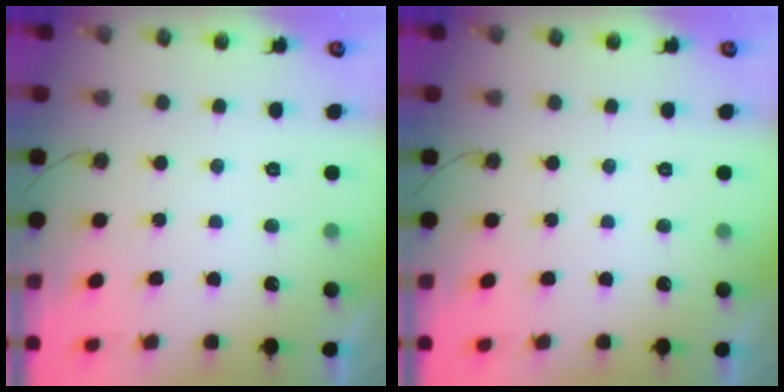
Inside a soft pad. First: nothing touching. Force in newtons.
{"total": 0.0}